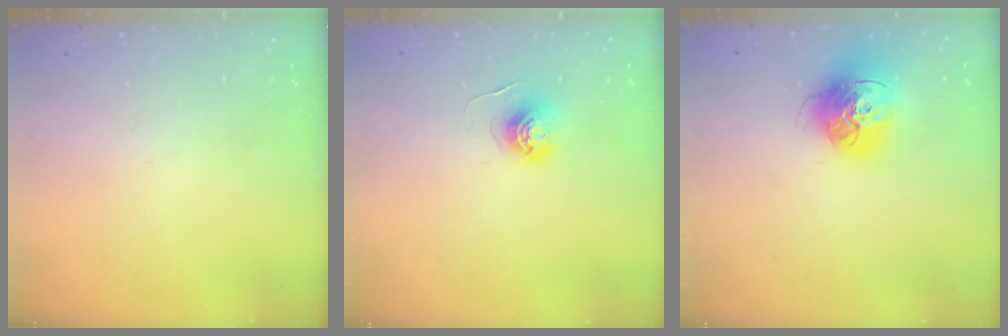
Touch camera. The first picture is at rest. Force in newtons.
{"total": 6.0, "press": 6.0, "slide": 0.3}
{"total": 16.1, "press": 16.0, "slide": 1.6}